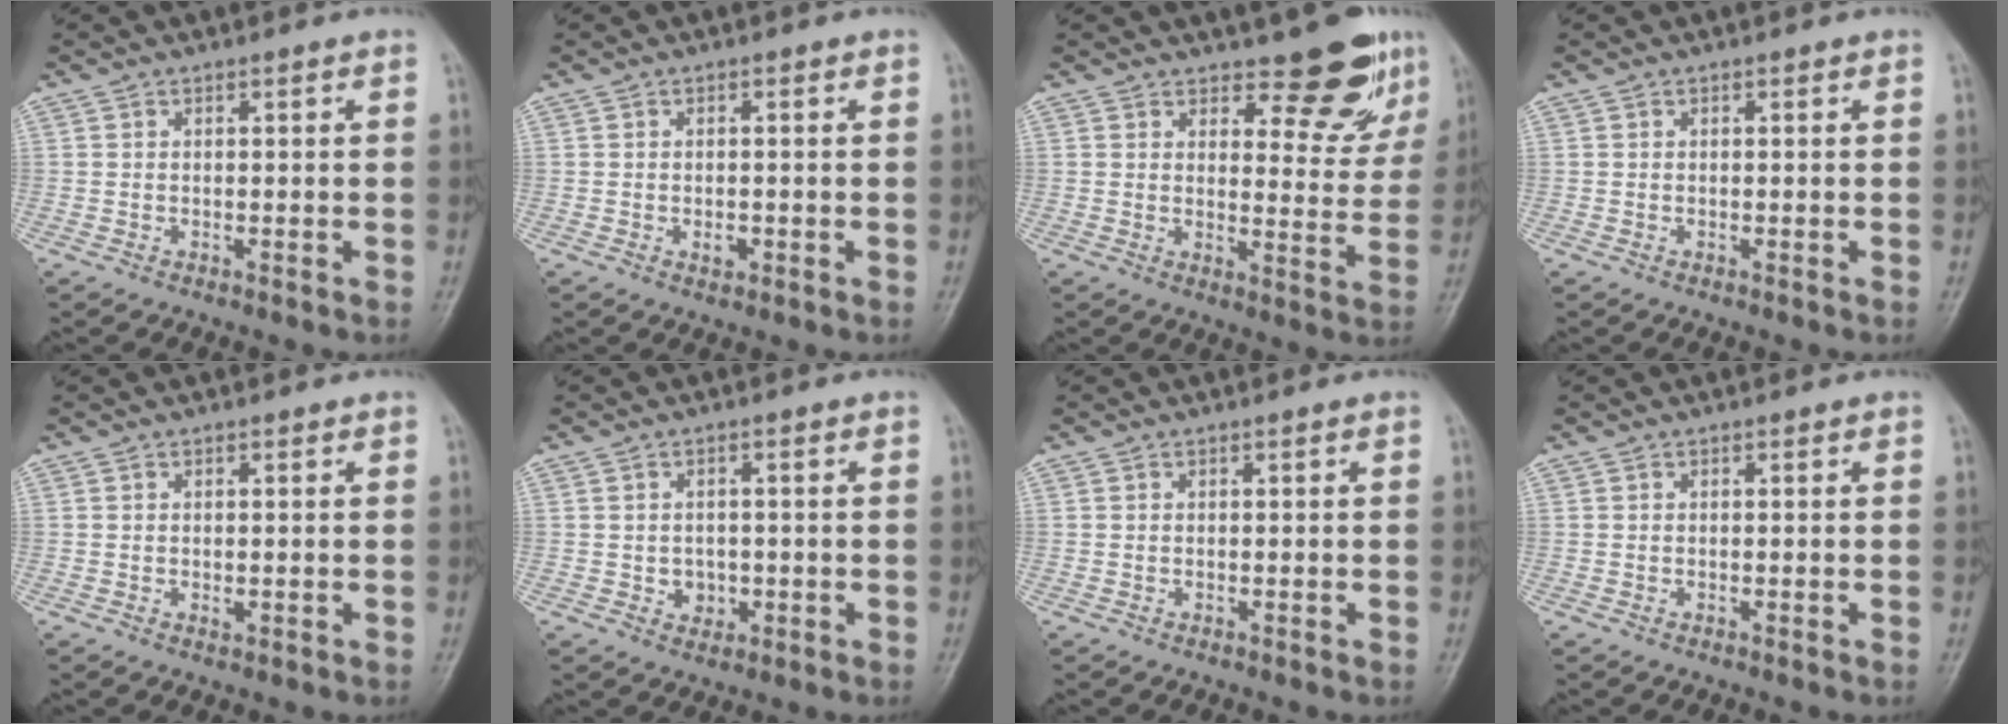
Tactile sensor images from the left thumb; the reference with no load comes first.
{"total": 1.6, "force": [-0.5, 1.1, 1.1], "torque": [-0.011, 0.001, -0.006]}
{"total": 9.5, "force": [7.2, 3.7, 4.8], "torque": [-0.027, -0.058, 0.096]}
{"total": 0.0}
{"total": 0.9, "force": [0.1, 0.6, 0.6], "torque": [-0.007, -0.002, 0.001]}
{"total": 3.0, "force": [-0.5, 2.7, 1.4], "torque": [-0.005, 0.002, -0.001]}
{"total": 0.0}
{"total": 0.0}